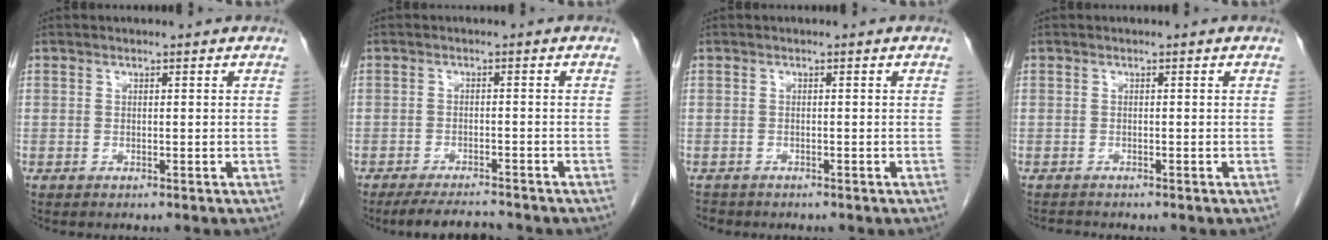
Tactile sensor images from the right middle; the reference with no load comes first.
{"total": 5.2, "force": [-4.9, 0.5, 1.6], "torque": [-0.029, -0.016, -0.082]}
{"total": 1.5, "force": [-1.3, 0.7, 0.0], "torque": [-0.008, -0.002, -0.023]}
{"total": 1.0, "force": [-1.0, 0.1, 0.0], "torque": [-0.006, -0.006, -0.017]}